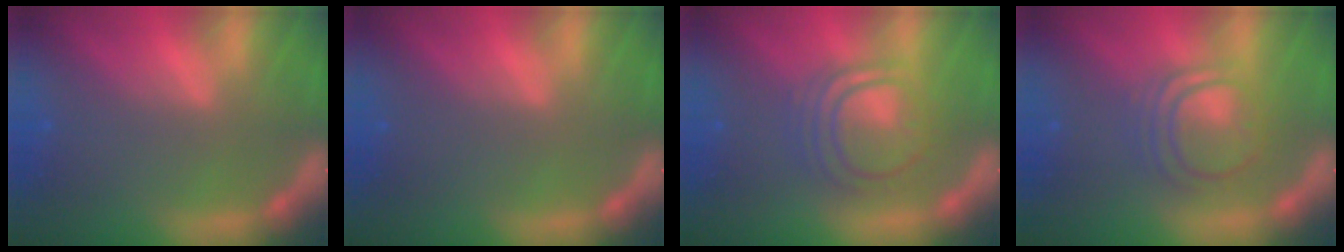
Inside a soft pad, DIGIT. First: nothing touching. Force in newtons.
{"total": 0.0}
{"total": 6.5}
{"total": 5.6}